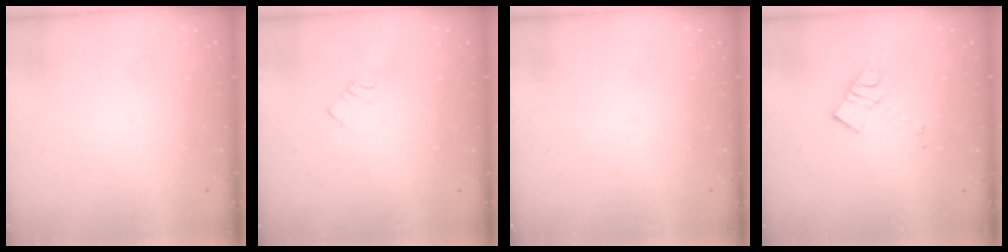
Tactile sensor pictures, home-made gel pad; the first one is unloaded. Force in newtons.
{"total": 2.5, "press": 2.5, "slide": 0.1}
{"total": 0.0}
{"total": 9.4, "press": 9.4, "slide": 0.5}